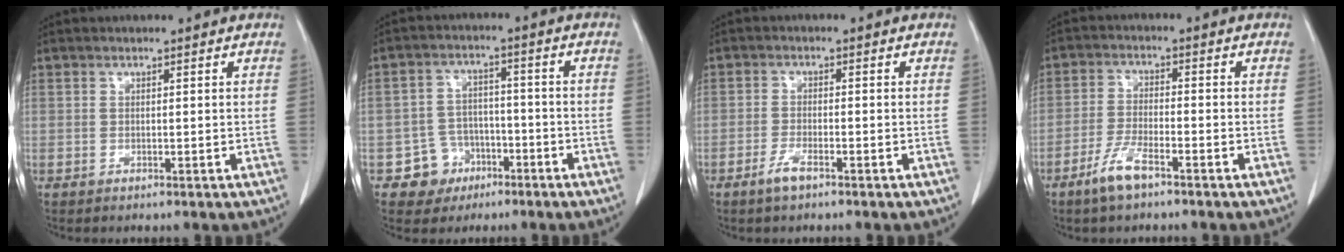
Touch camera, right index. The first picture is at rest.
{"total": 6.0, "force": [-3.2, 5.1, 0.4], "torque": [0.003, 0.015, -0.046]}
{"total": 2.8, "force": [-2.0, 0.4, 1.9], "torque": [-0.043, -0.002, -0.041]}
{"total": 5.3, "force": [-3.7, 0.9, 3.7], "torque": [-0.082, -0.005, -0.073]}